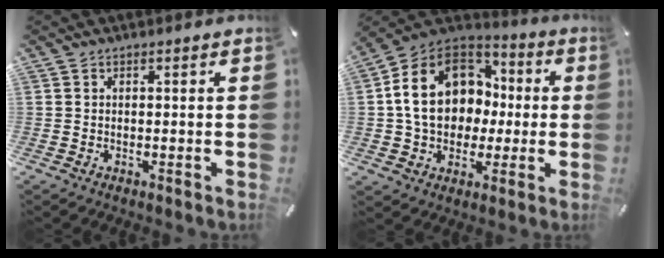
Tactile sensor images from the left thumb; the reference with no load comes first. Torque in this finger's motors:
{"motor_torque": [0.01, 2.09, 1.92, -0.85, 0.61]}